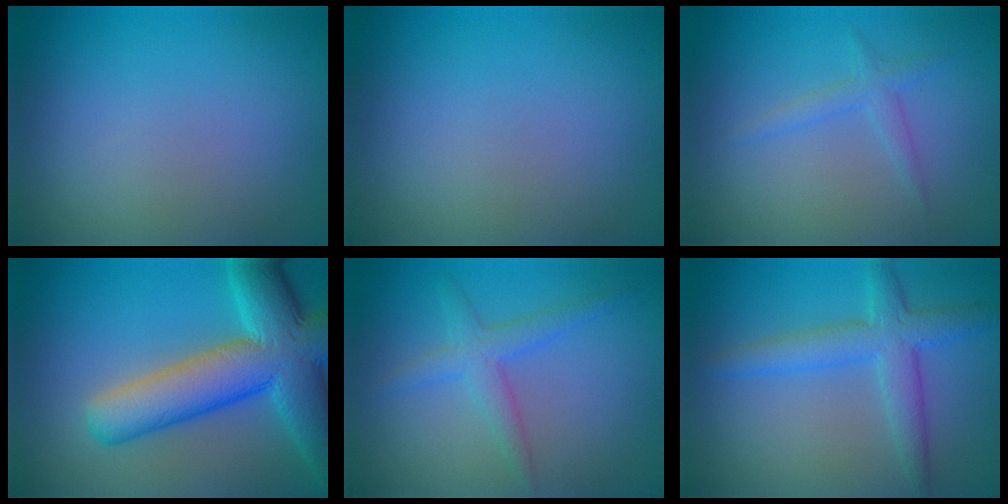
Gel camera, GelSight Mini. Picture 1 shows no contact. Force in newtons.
{"total": 0.0}
{"total": 1.6, "press": 1.6, "slide": 0.1}
{"total": 10.9, "press": 10.9, "slide": 0.5}
{"total": 2.7, "press": 2.7, "slide": 0.0}
{"total": 4.2, "press": 4.2, "slide": 0.2}